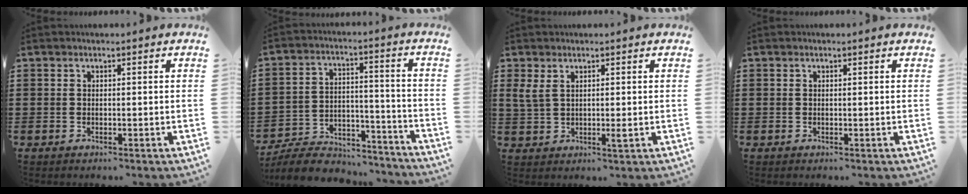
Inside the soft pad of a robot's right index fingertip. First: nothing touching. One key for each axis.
{"total": 7.6, "fx": -7.2, "fy": 1.9, "fz": 1.8, "tx": -0.034, "ty": 0.020, "tz": -0.139}
{"total": 3.5, "fx": 0.8, "fy": 1.3, "fz": 3.1, "tx": -0.085, "ty": -0.008, "tz": 0.008}
{"total": 0.0}